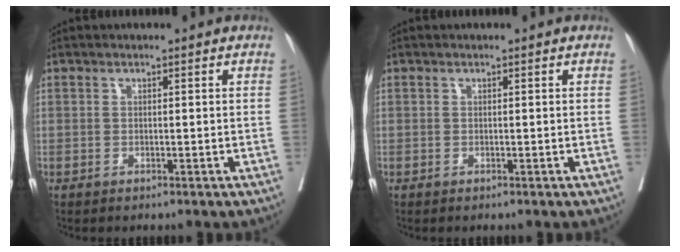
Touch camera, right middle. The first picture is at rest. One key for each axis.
{"total": 0.0}